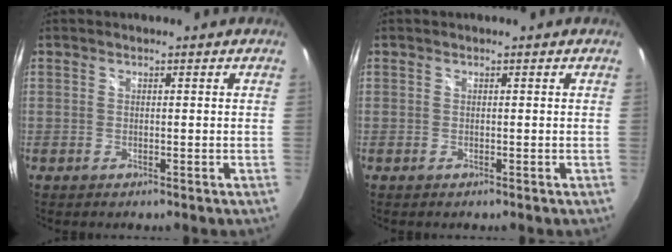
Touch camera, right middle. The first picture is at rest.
{"total": 0.0}